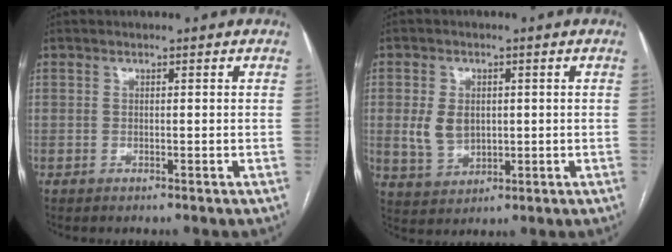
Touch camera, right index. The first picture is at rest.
{"total": 5.8, "force": [0.5, 4.2, 3.9], "torque": [-0.083, 0.007, 0.021]}